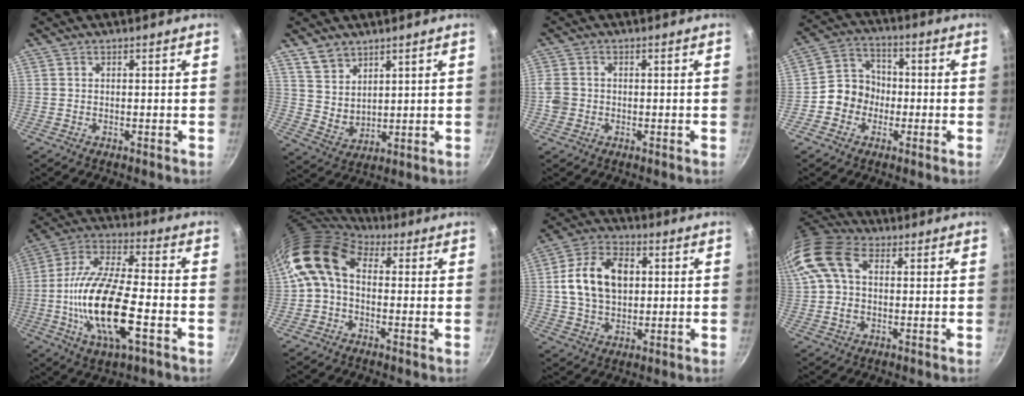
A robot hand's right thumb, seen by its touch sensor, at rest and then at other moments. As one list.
[{"total": 6.9, "force": [4.6, 4.5, 2.4], "torque": [-0.022, -0.015, 0.100]}, {"total": 3.4, "force": [-0.7, 2.9, 1.6], "torque": [-0.026, 0.007, -0.014]}, {"total": 8.3, "force": [-2.0, 7.4, 3.1], "torque": [-0.010, 0.033, -0.052]}, {"total": 19.7, "force": [-5.1, 7.0, 17.7], "torque": [-0.341, 0.022, -0.106]}, {"total": 10.7, "force": [1.1, 7.4, 7.7], "torque": [-0.133, 0.021, -0.001]}, {"total": 14.2, "force": [2.1, 9.9, 9.9], "torque": [-0.157, 0.013, 0.029]}, {"total": 16.1, "force": [3.6, 10.8, 11.5], "torque": [-0.238, 0.030, 0.052]}]